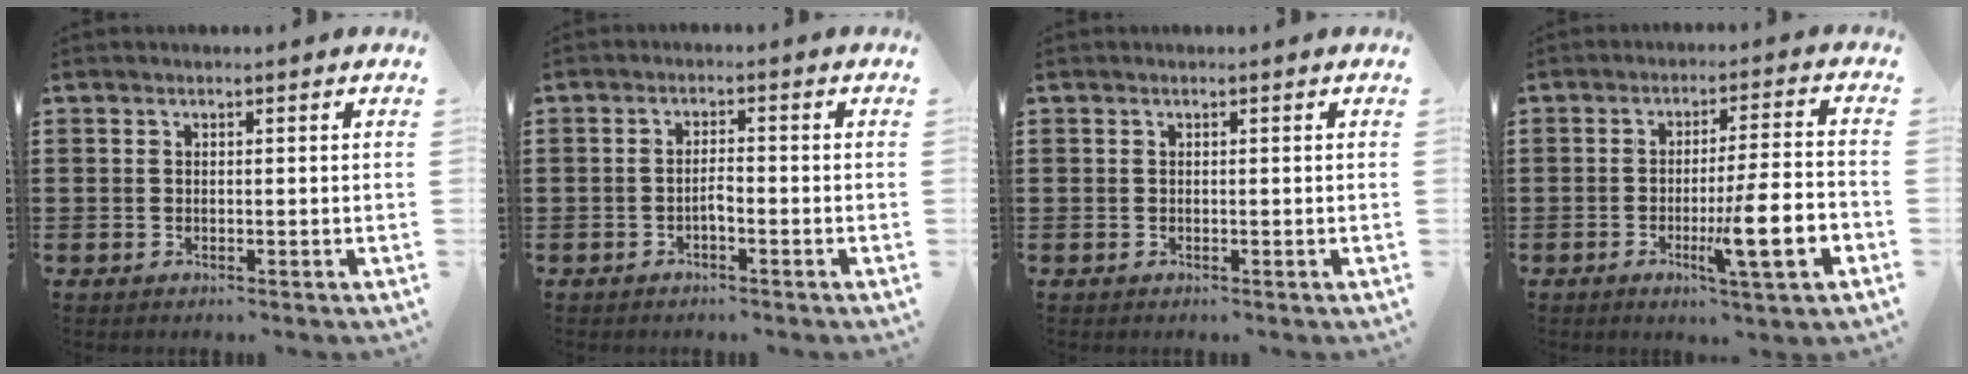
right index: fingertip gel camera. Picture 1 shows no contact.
{"total": 1.8, "force": [-1.0, 0.3, 1.5], "torque": [-0.029, 0.003, -0.017]}
{"total": 0.0}
{"total": 9.7, "force": [-3.4, 0.7, 9.1], "torque": [-0.151, -0.004, -0.058]}